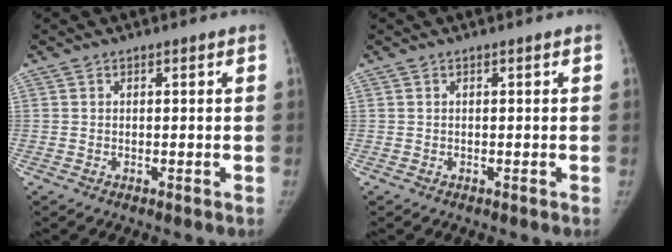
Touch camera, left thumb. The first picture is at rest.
{"total": 0.0}